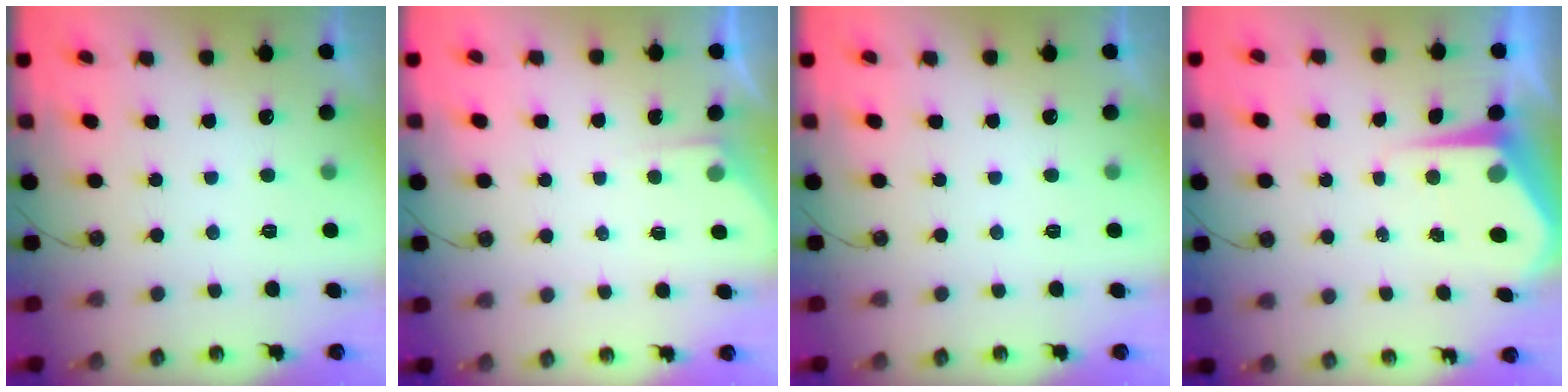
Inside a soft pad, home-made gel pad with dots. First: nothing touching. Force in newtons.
{"total": 3.0, "press": 2.9, "slide": 0.5}
{"total": 0.0}
{"total": 7.6, "press": 7.5, "slide": 0.8}